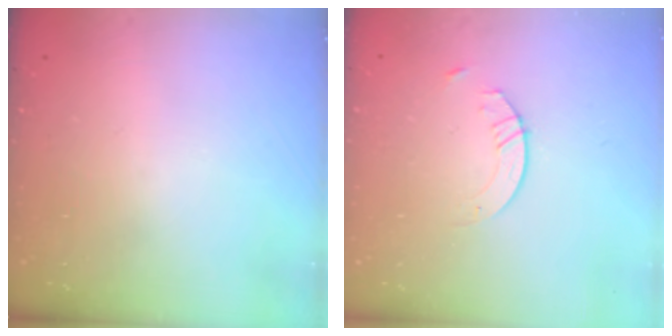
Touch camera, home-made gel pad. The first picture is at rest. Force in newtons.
{"total": 2.9, "press": 2.9, "slide": 0.3}